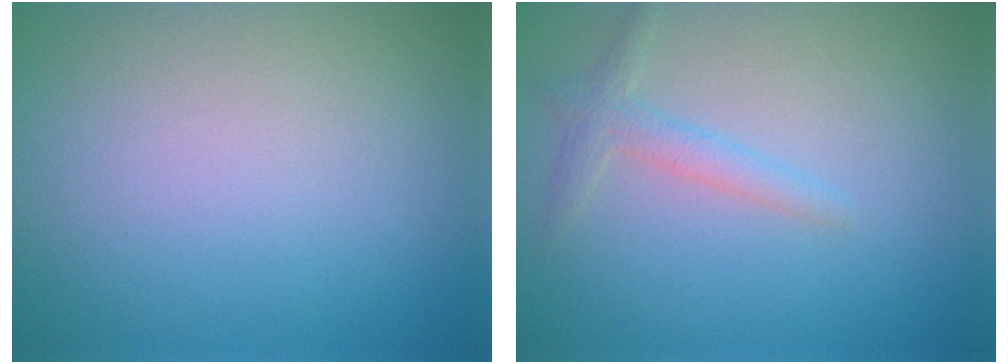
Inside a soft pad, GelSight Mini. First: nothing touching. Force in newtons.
{"total": 1.7, "press": 1.7, "slide": 0.1}